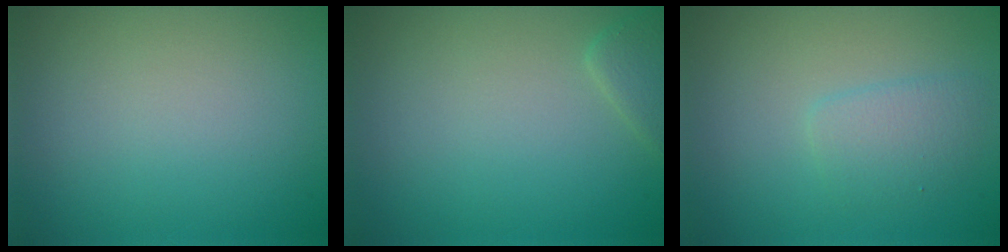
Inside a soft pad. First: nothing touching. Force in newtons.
{"total": 0.9, "press": 0.9, "slide": 0.1}
{"total": 1.9, "press": 1.9, "slide": 0.2}